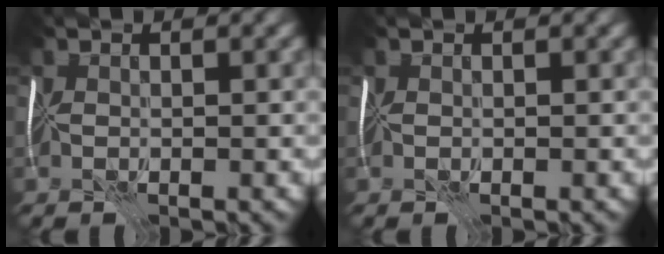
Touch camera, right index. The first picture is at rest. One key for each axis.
{"total": 0.0}